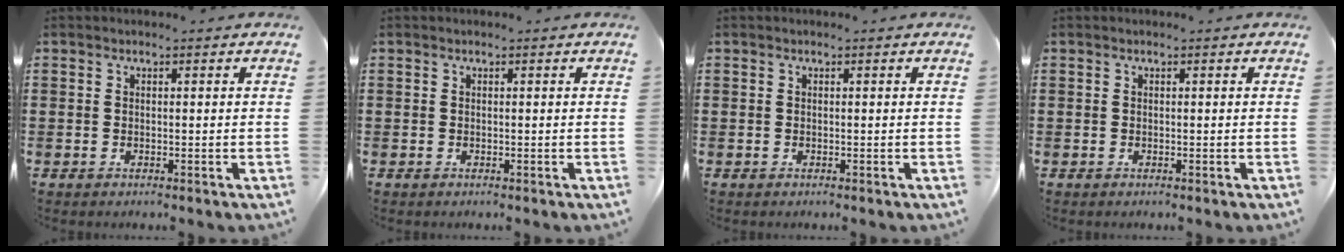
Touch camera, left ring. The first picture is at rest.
{"total": 0.0}
{"total": 0.0}
{"total": 0.0}